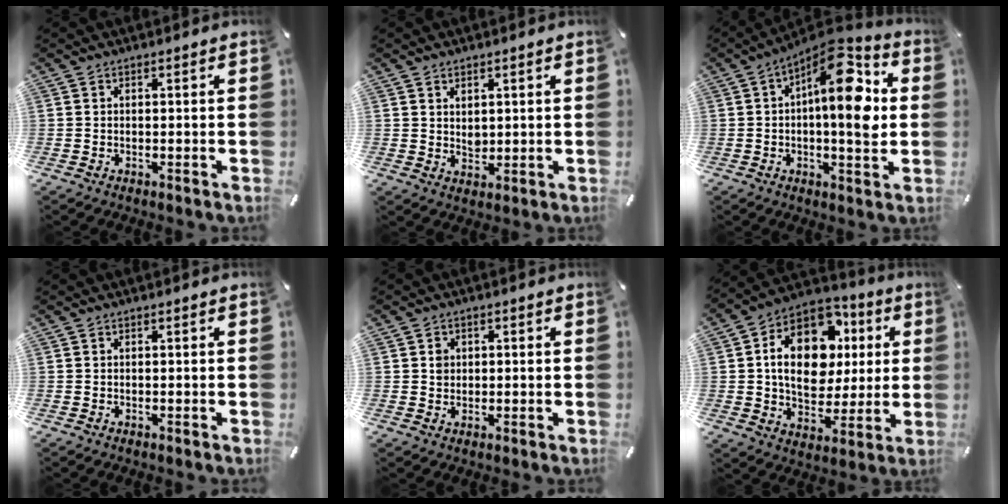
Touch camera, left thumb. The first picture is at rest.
{"total": 2.5, "force": [1.2, 2.1, 0.7], "torque": [0.000, -0.004, 0.020]}
{"total": 16.3, "force": [3.8, 6.8, 14.3], "torque": [-0.190, -0.028, 0.061]}
{"total": 0.0}
{"total": 2.0, "force": [0.3, 1.9, 0.6], "torque": [-0.008, 0.004, 0.000]}
{"total": 18.1, "force": [3.8, 13.3, 11.7], "torque": [-0.207, -0.006, 0.070]}